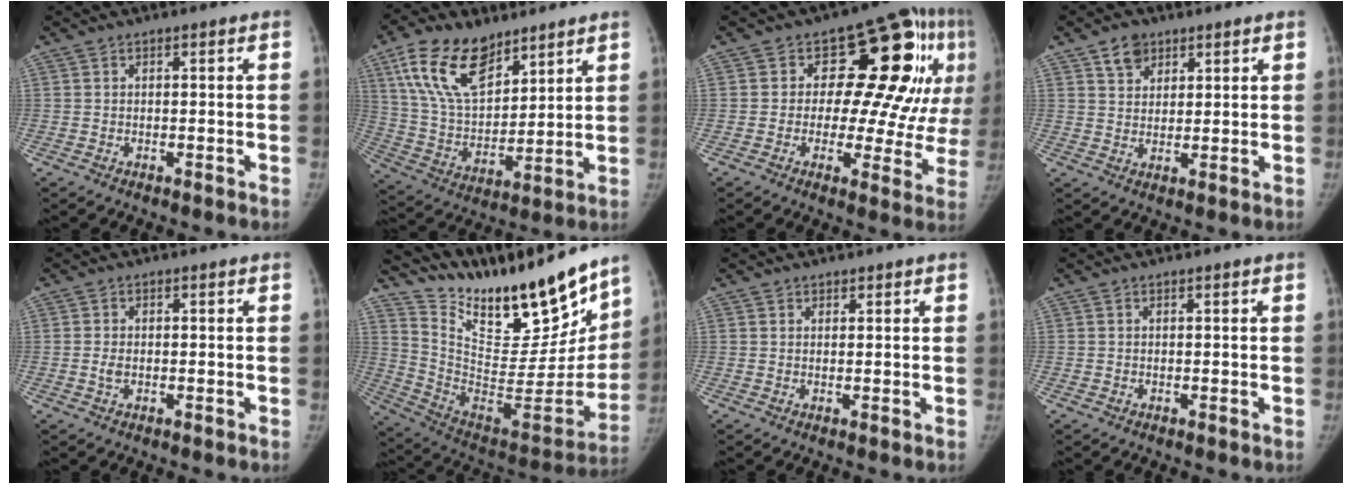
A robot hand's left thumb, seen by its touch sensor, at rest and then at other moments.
{"total": 17.8, "force": [10.6, 9.4, 10.7], "torque": [-0.168, -0.039, 0.206]}
{"total": 19.8, "force": [5.6, 10.8, 15.6], "torque": [-0.136, -0.003, 0.066]}
{"total": 5.0, "force": [3.1, 3.5, 1.7], "torque": [-0.007, -0.019, 0.056]}
{"total": 1.8, "force": [-0.3, 1.2, 1.3], "torque": [-0.026, 0.000, -0.007]}
{"total": 29.6, "force": [23.2, 8.7, 16.1], "torque": [-0.223, -0.116, 0.372]}
{"total": 1.0, "force": [0.8, 0.6, 0.0], "torque": [0.015, -0.005, 0.008]}
{"total": 0.0}